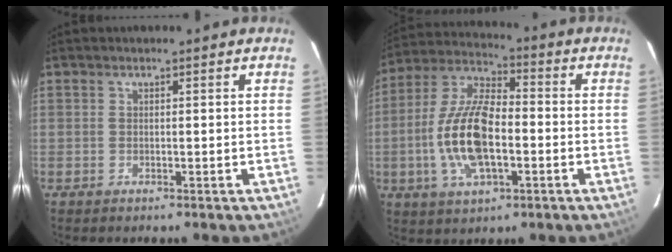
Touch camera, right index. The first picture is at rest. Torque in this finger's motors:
{"motor_torque": [2.05, -0.09, 1.05, 0.21]}